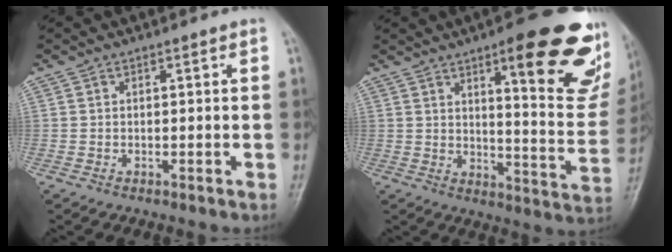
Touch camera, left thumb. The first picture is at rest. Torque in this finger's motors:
{"motor_torque": [0.79, 0.58, 1.45, -1.32, 0.23]}